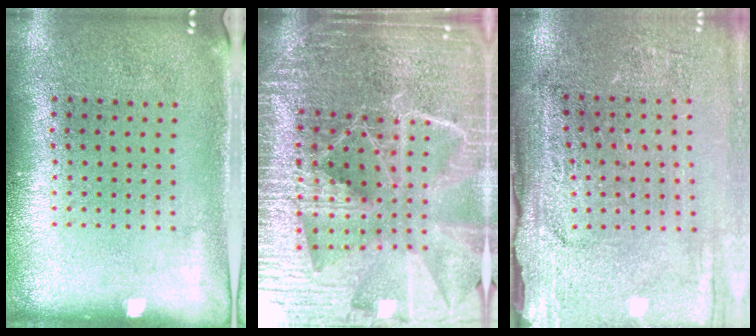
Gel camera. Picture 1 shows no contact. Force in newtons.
{"total": 6.2, "press": 5.4, "slide": 3.0}
{"total": 3.4, "press": 3.1, "slide": 1.3}